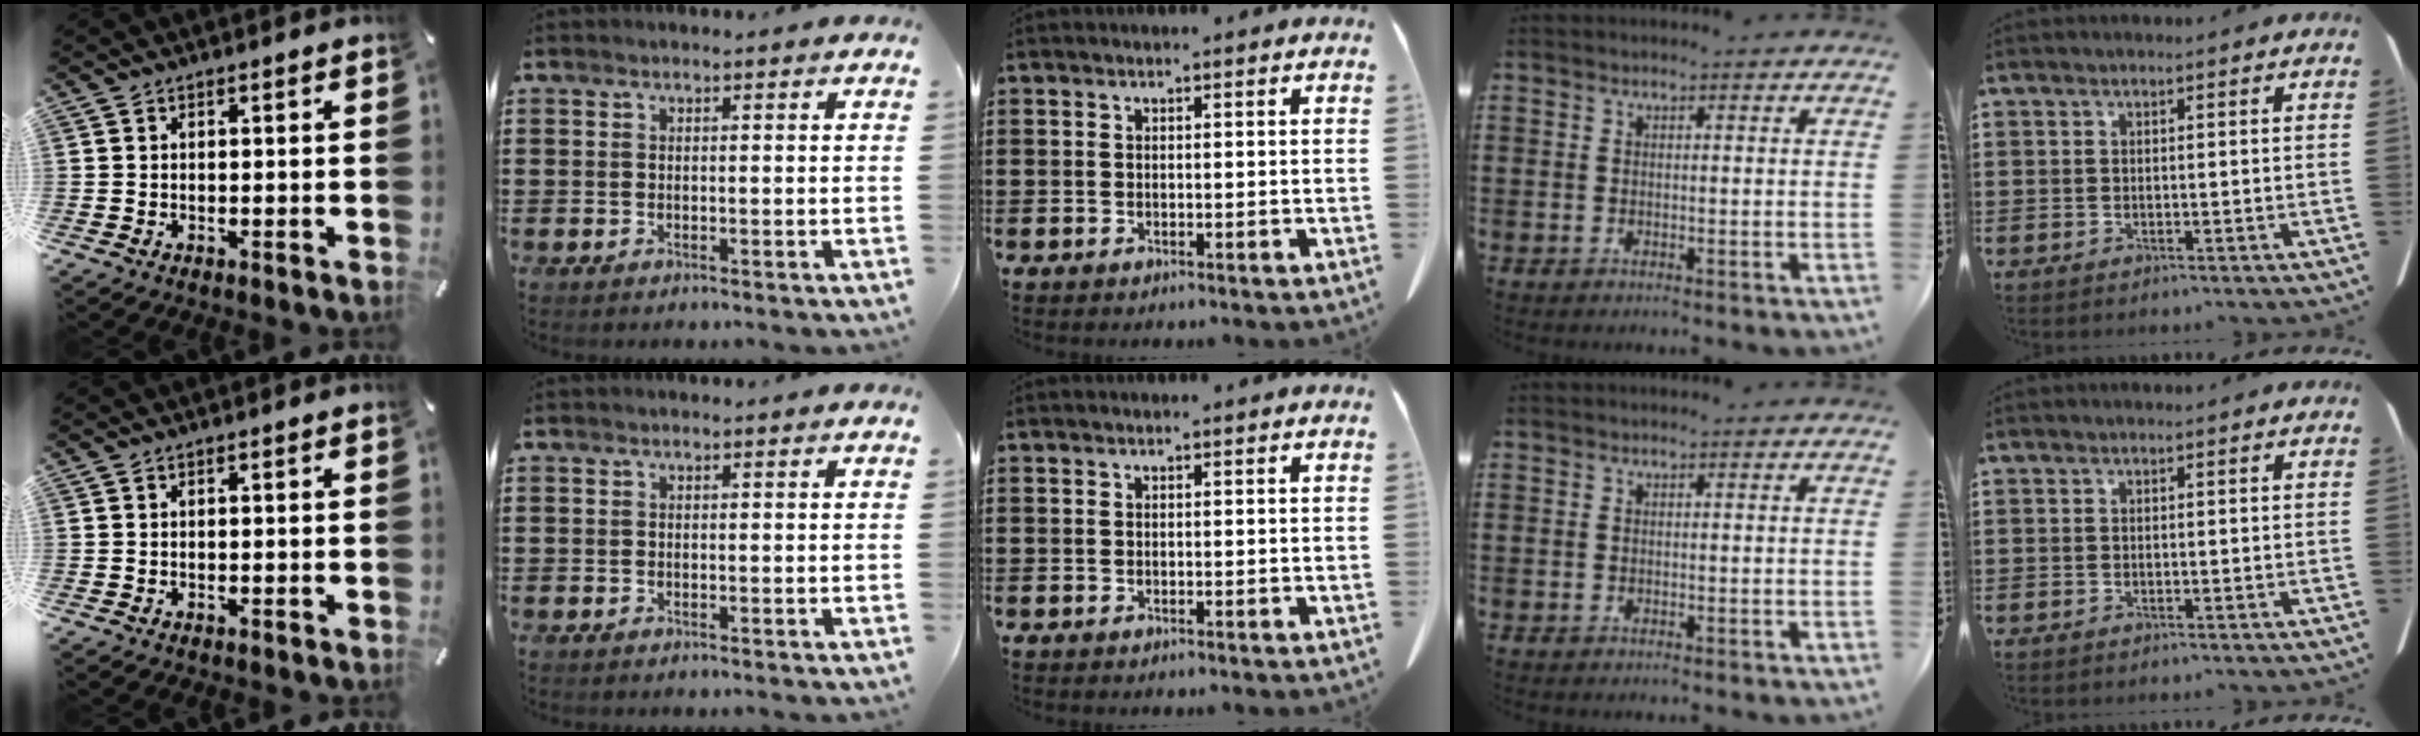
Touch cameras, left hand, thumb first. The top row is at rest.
{}